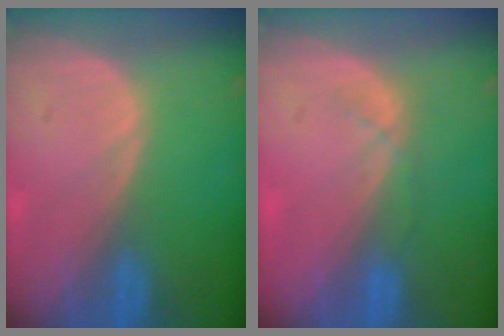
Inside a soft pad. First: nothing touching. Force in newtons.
{"total": 2.1, "press": 1.9, "slide": 0.9}